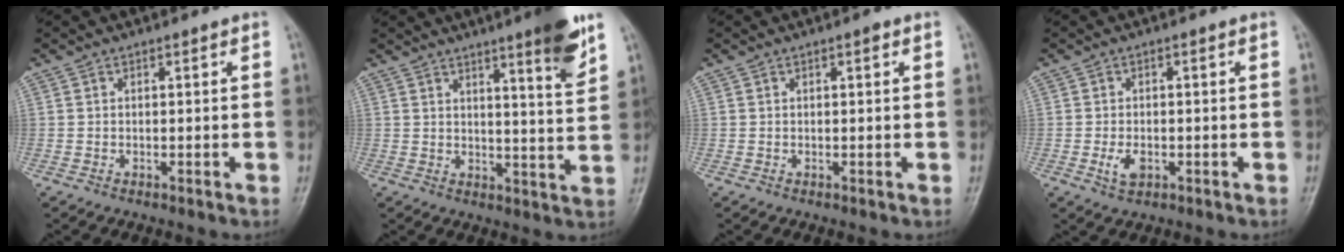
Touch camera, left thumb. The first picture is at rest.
{"total": 9.7, "force": [6.1, 0.8, 7.6], "torque": [-0.095, -0.038, 0.081]}
{"total": 0.9, "force": [0.4, 0.2, 0.7], "torque": [-0.012, 0.002, 0.003]}
{"total": 3.3, "force": [-1.0, 1.9, 2.5], "torque": [-0.047, 0.003, -0.015]}